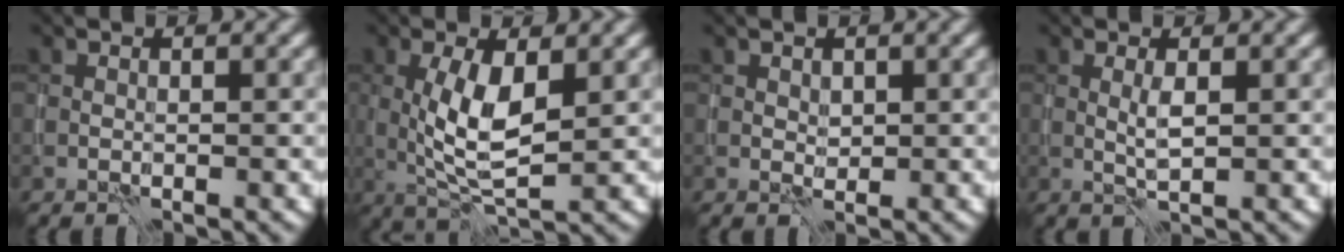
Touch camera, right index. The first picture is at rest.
{"total": 5.4, "force": [0.5, 1.9, 5.0], "torque": [-0.107, -0.008, 0.012]}
{"total": 0.8, "force": [0.3, 0.6, 0.3], "torque": [-0.007, -0.004, 0.009]}
{"total": 1.4, "force": [0.2, 0.1, 1.4], "torque": [-0.032, 0.000, 0.005]}